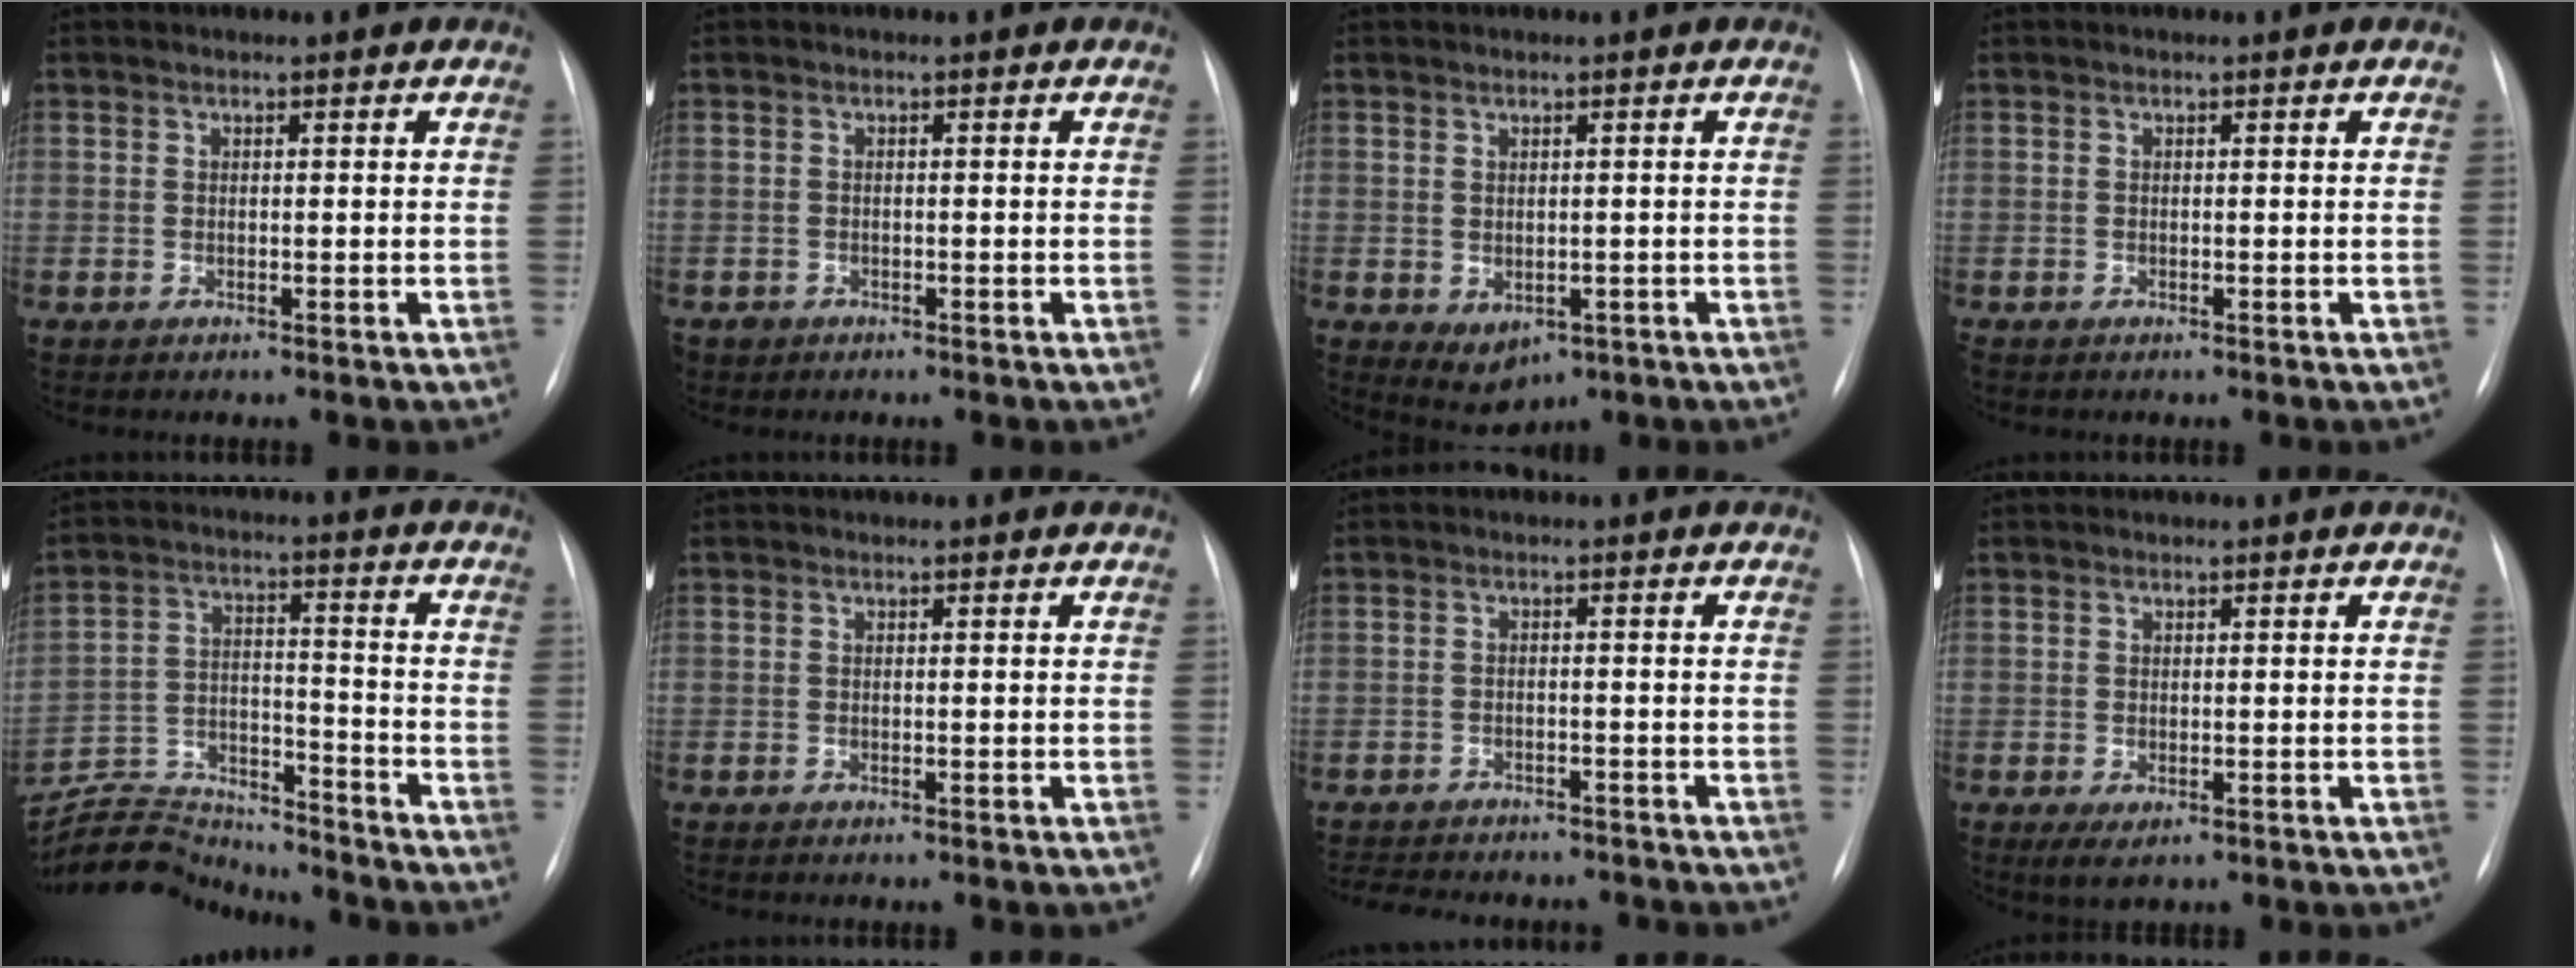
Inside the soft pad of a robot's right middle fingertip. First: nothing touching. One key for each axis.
{"total": 1.0, "fx": -0.7, "fy": 0.8, "fz": -0.1, "tx": -0.002, "ty": 0.004, "tz": -0.010}
{"total": 3.9, "fx": -1.2, "fy": 2.8, "fz": 2.5, "tx": -0.038, "ty": -0.004, "tz": 0.001}
{"total": 0.0}
{"total": 13.0, "fx": -13.0, "fy": 0.9, "fz": 0.8, "tx": -0.015, "ty": 0.026, "tz": -0.220}
{"total": 0.0}
{"total": 12.2, "fx": -10.8, "fy": 3.9, "fz": 4.1, "tx": -0.084, "ty": 0.003, "tz": -0.136}
{"total": 1.9, "fx": -0.7, "fy": 0.9, "fz": 1.5, "tx": -0.024, "ty": -0.004, "tz": -0.003}